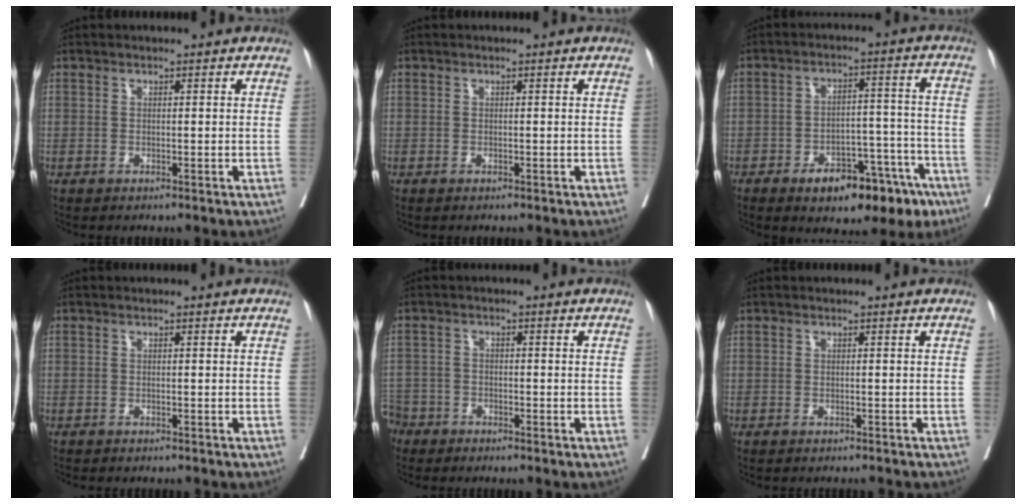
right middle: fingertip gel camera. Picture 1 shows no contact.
{"total": 0.0}
{"total": 13.0, "force": [-8.2, 5.7, 8.2], "torque": [-0.083, 0.028, -0.113]}
{"total": 4.0, "force": [-3.5, 0.9, 1.6], "torque": [-0.022, -0.006, -0.044]}
{"total": 5.0, "force": [-4.4, 2.5, 0.3], "torque": [-0.004, -0.003, -0.089]}
{"total": 4.0, "force": [-3.8, 0.5, 1.1], "torque": [-0.011, -0.007, -0.047]}